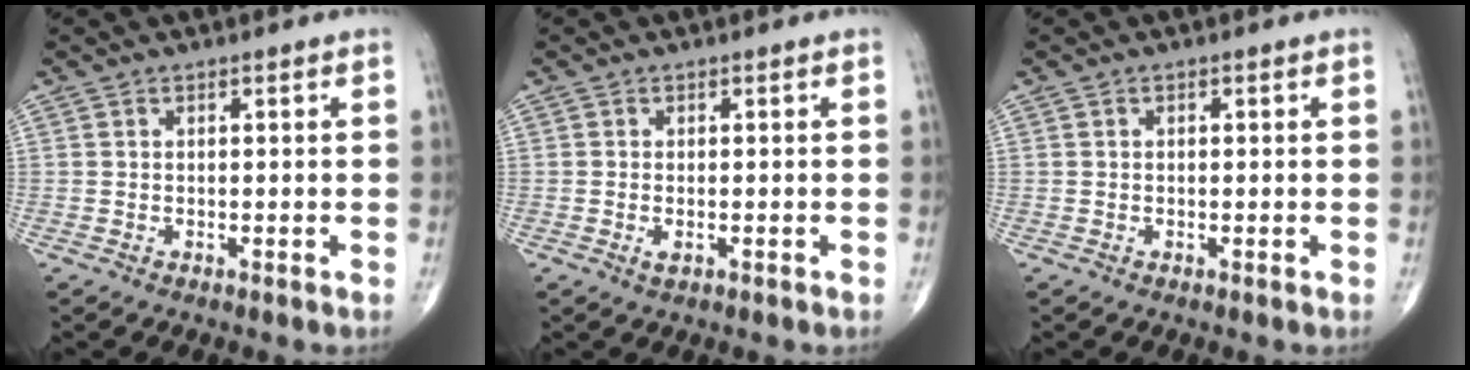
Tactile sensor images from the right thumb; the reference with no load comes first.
{"total": 1.3, "force": [-0.4, 0.6, 1.0], "torque": [-0.022, -0.003, -0.006]}
{"total": 0.0}